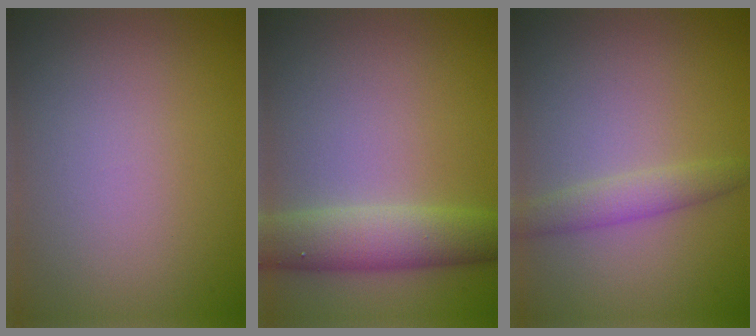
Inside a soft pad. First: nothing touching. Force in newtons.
{"total": 4.9, "press": 4.9, "slide": 0.1}
{"total": 2.1, "press": 2.1, "slide": 0.1}